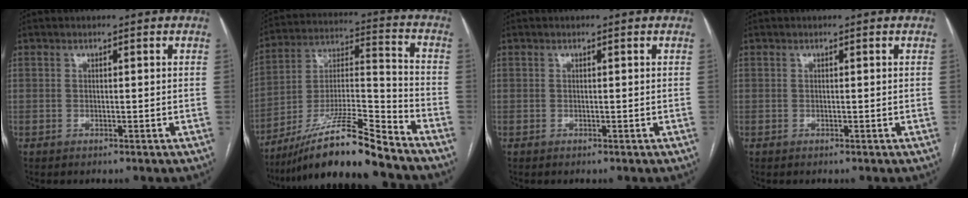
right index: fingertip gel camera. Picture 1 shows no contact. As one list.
[{"total": 16.1, "force": [-13.3, -0.1, 9.1], "torque": [-0.164, 0.007, -0.233]}, {"total": 0.0}, {"total": 0.0}]